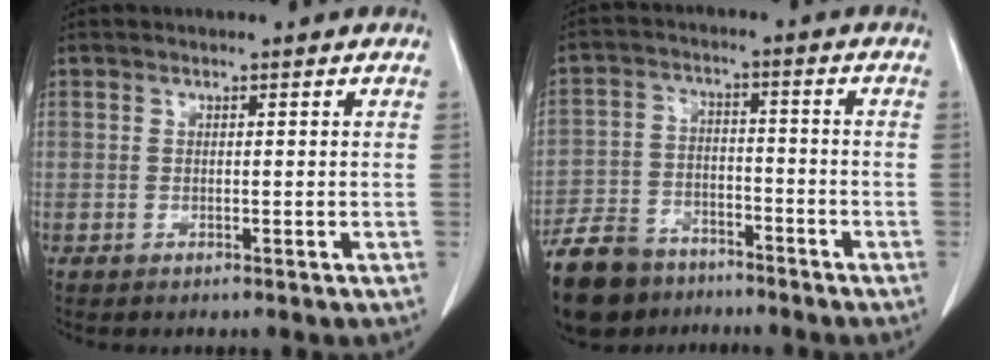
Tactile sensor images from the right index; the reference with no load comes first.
{"total": 13.2, "force": [-10.1, 7.0, 4.9], "torque": [-0.110, 0.000, -0.173]}